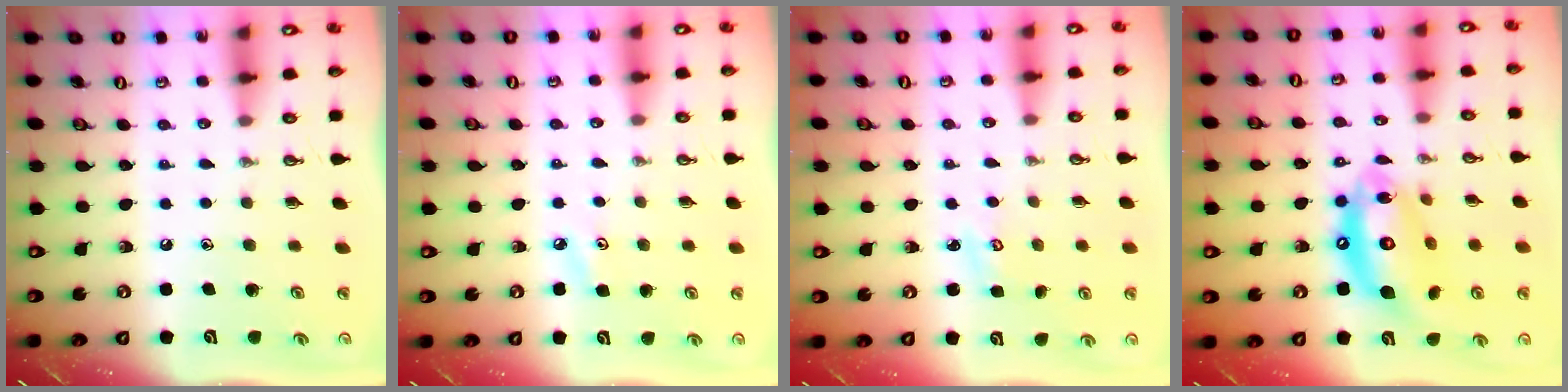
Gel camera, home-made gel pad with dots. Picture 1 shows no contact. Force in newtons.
{"total": 4.3, "press": 4.2, "slide": 0.5}
{"total": 2.9, "press": 2.9, "slide": 0.3}
{"total": 16.7, "press": 16.6, "slide": 1.6}